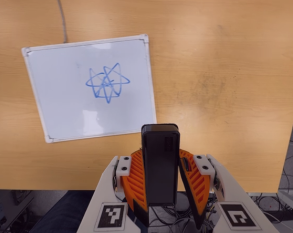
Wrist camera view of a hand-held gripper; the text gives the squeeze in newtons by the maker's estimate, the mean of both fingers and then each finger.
{"total": 5.2, "left": 4.8, "right": 5.7}